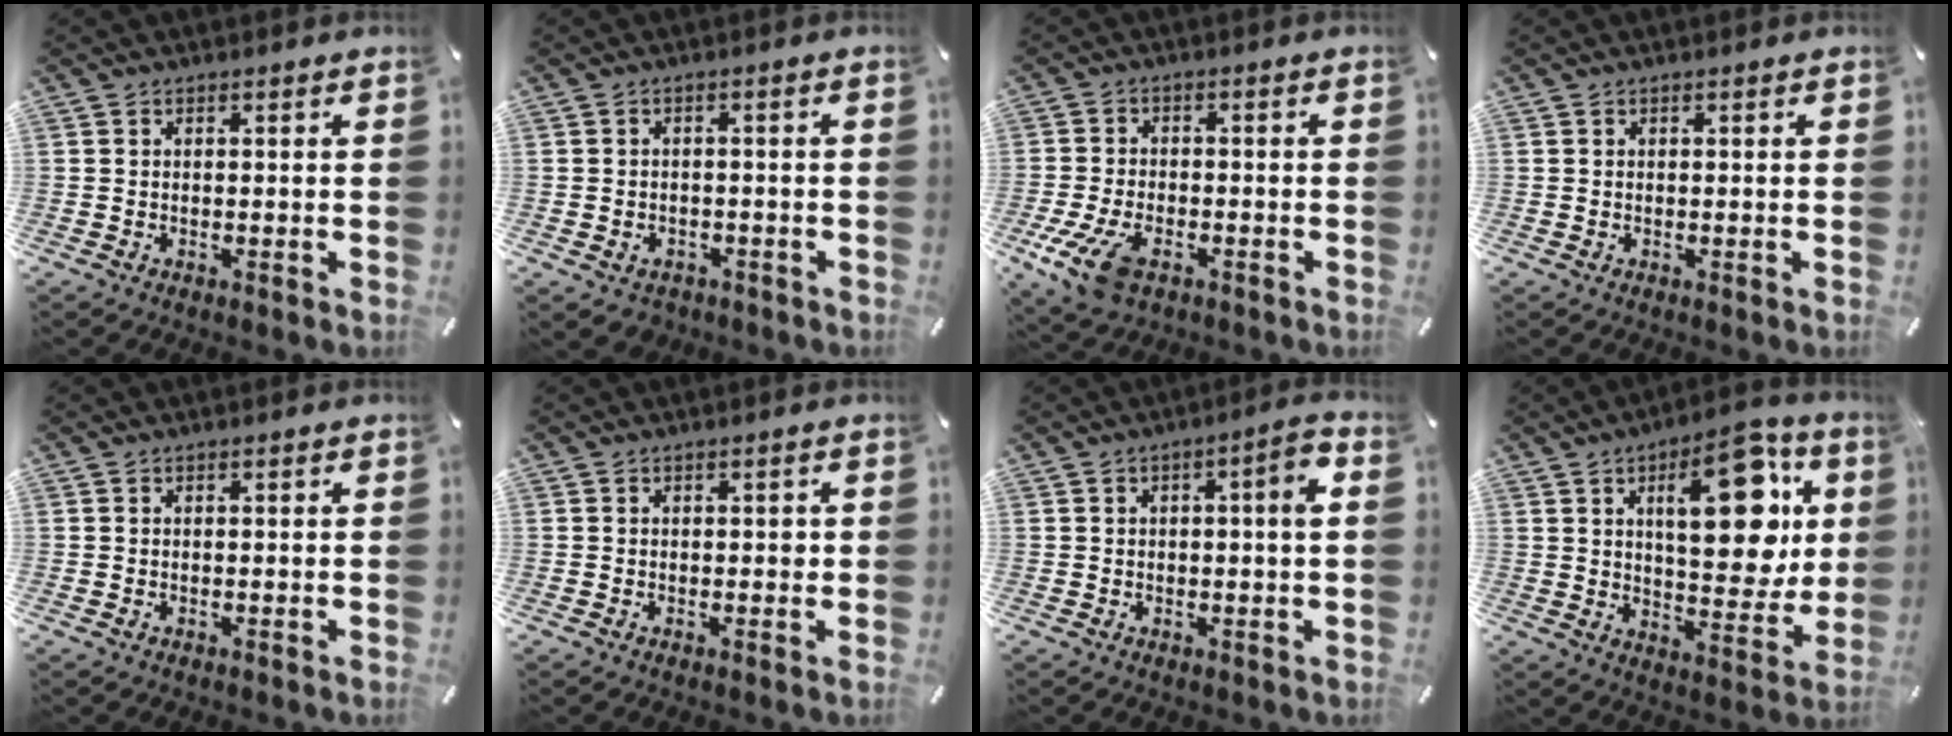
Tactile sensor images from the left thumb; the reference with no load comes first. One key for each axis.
{"total": 2.7, "fx": -1.6, "fy": 2.1, "fz": 0.8, "tx": -0.014, "ty": 0.009, "tz": -0.032}
{"total": 9.3, "fx": -4.5, "fy": 5.1, "fz": 6.4, "tx": -0.156, "ty": 0.002, "tz": -0.083}
{"total": 0.0}
{"total": 0.0}
{"total": 1.1, "fx": -0.1, "fy": 0.7, "fz": 0.8, "tx": -0.016, "ty": 0.003, "tz": -0.004}
{"total": 4.3, "fx": 0.6, "fy": 1.0, "fz": 4.2, "tx": -0.061, "ty": 0.001, "tz": 0.002}
{"total": 21.1, "fx": 7.3, "fy": 9.9, "fz": 17.2, "tx": -0.227, "ty": -0.029, "tz": 0.108}